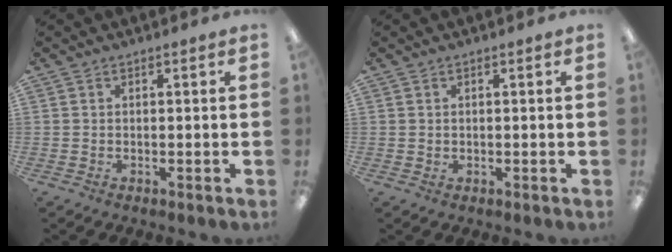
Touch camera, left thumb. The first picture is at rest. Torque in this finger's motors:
{"motor_torque": [-0.39, 0.01, 0.30, -0.30, 0.01]}